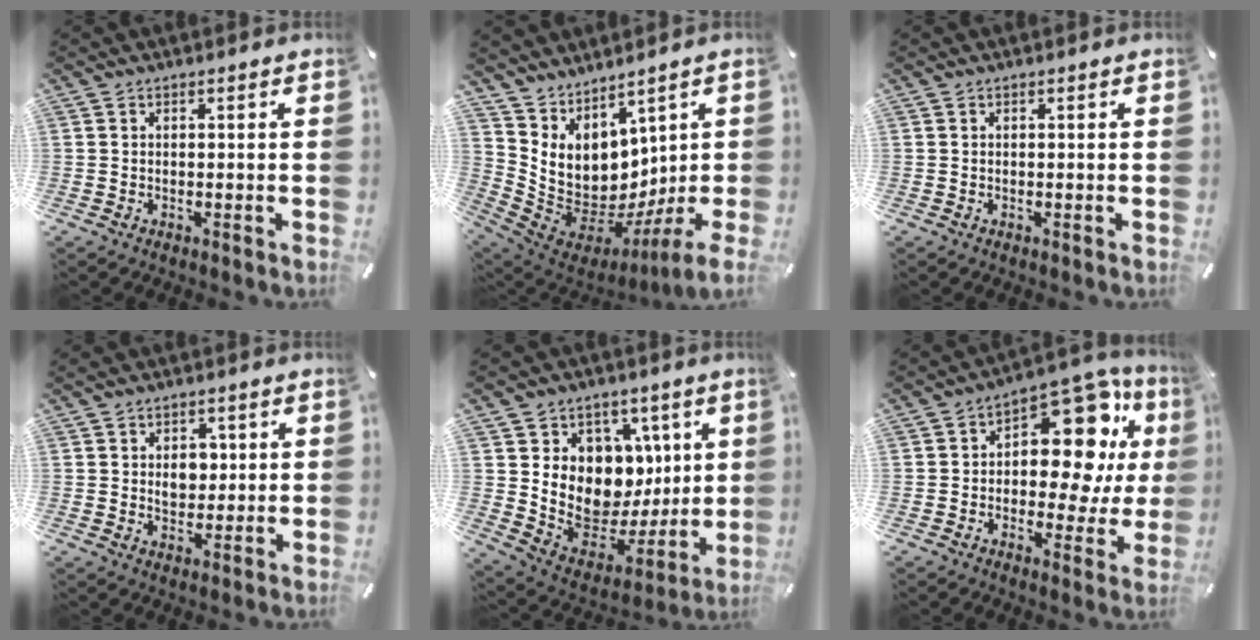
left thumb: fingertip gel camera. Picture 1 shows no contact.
{"total": 7.7, "force": [2.7, 6.0, 3.9], "torque": [-0.115, -0.057, 0.065]}
{"total": 0.0}
{"total": 5.0, "force": [0.9, 3.9, 3.0], "torque": [-0.025, -0.010, 0.007]}
{"total": 12.0, "force": [2.5, 11.2, 3.6], "torque": [-0.030, -0.054, 0.067]}
{"total": 17.5, "force": [4.8, 10.2, 13.4], "torque": [-0.168, -0.040, 0.075]}